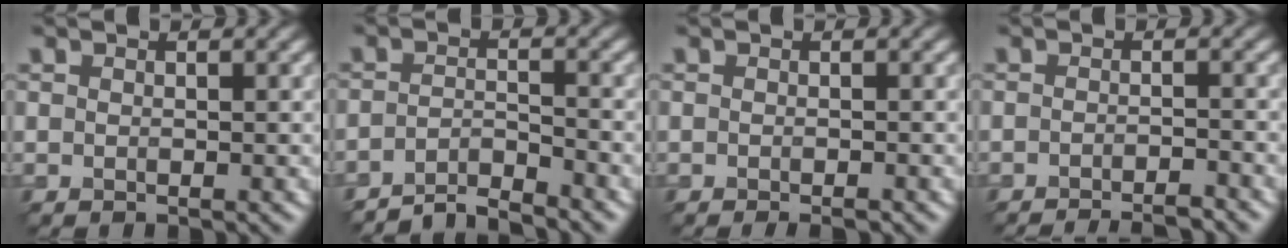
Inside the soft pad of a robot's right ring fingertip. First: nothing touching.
{"total": 3.1, "force": [-3.0, 0.4, 0.9], "torque": [-0.009, 0.004, -0.063]}
{"total": 1.3, "force": [-0.9, 0.2, 0.9], "torque": [-0.012, -0.005, -0.011]}
{"total": 3.9, "force": [-3.4, 0.5, 1.8], "torque": [-0.022, 0.001, -0.050]}